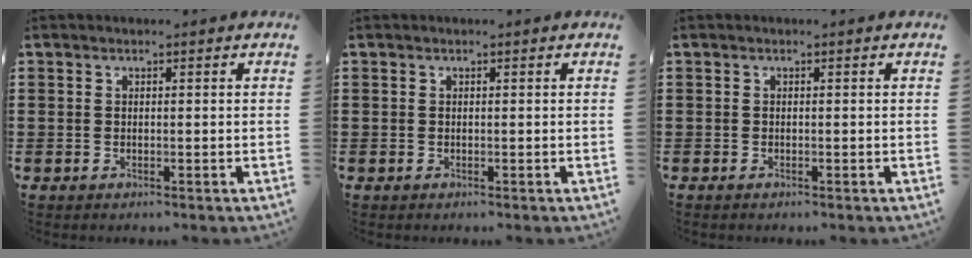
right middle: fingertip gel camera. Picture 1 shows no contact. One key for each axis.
{"total": 0.0}
{"total": 0.0}